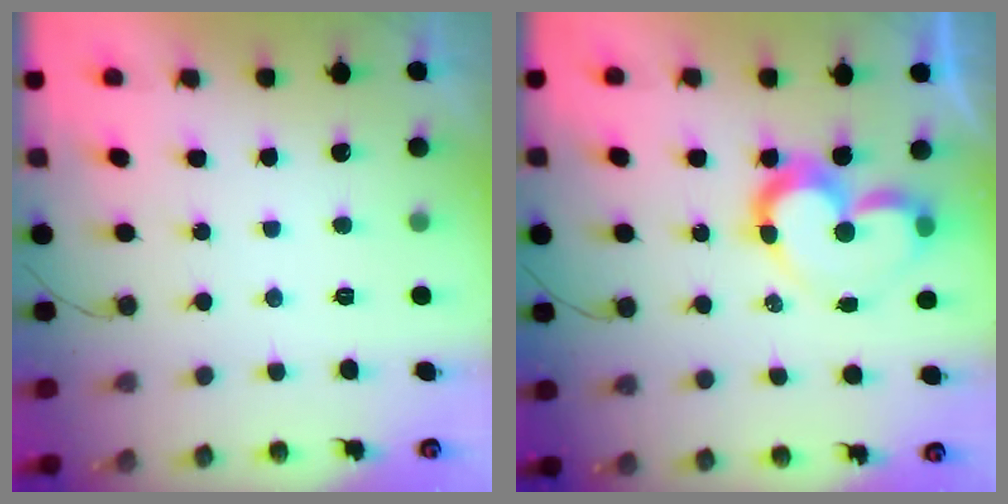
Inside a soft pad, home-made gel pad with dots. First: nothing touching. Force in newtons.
{"total": 10.9, "press": 10.9, "slide": 1.0}